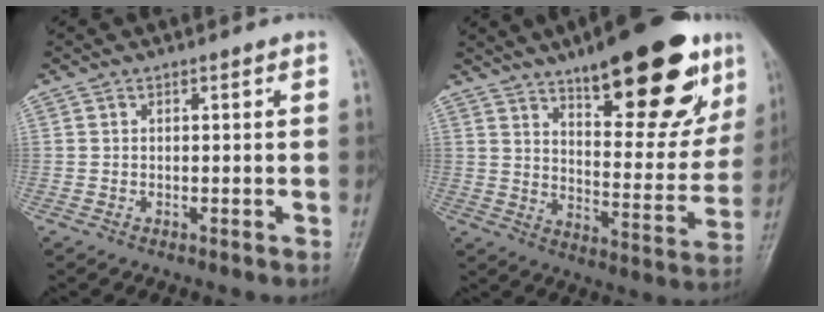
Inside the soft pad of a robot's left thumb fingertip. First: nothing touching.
{"total": 24.7, "force": [14.7, 8.6, 17.9], "torque": [-0.206, -0.051, 0.217]}